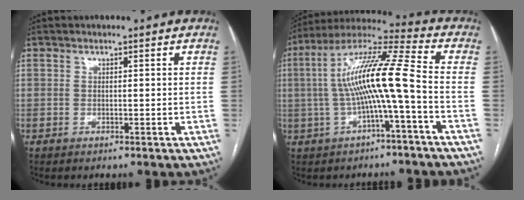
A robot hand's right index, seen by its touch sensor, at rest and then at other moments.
{"total": 13.2, "force": [-1.4, 0.4, 13.1], "torque": [-0.245, 0.030, -0.029]}